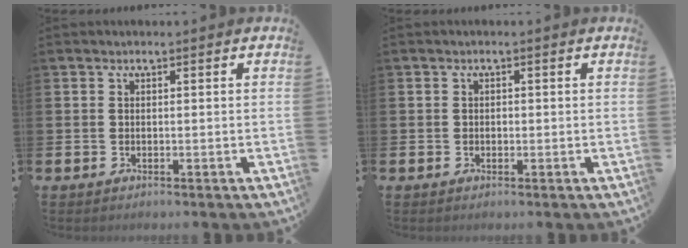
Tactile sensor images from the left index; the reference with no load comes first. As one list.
[{"total": 0.6, "force": [-0.1, 0.5, 0.2], "torque": [-0.005, 0.004, -0.003]}]